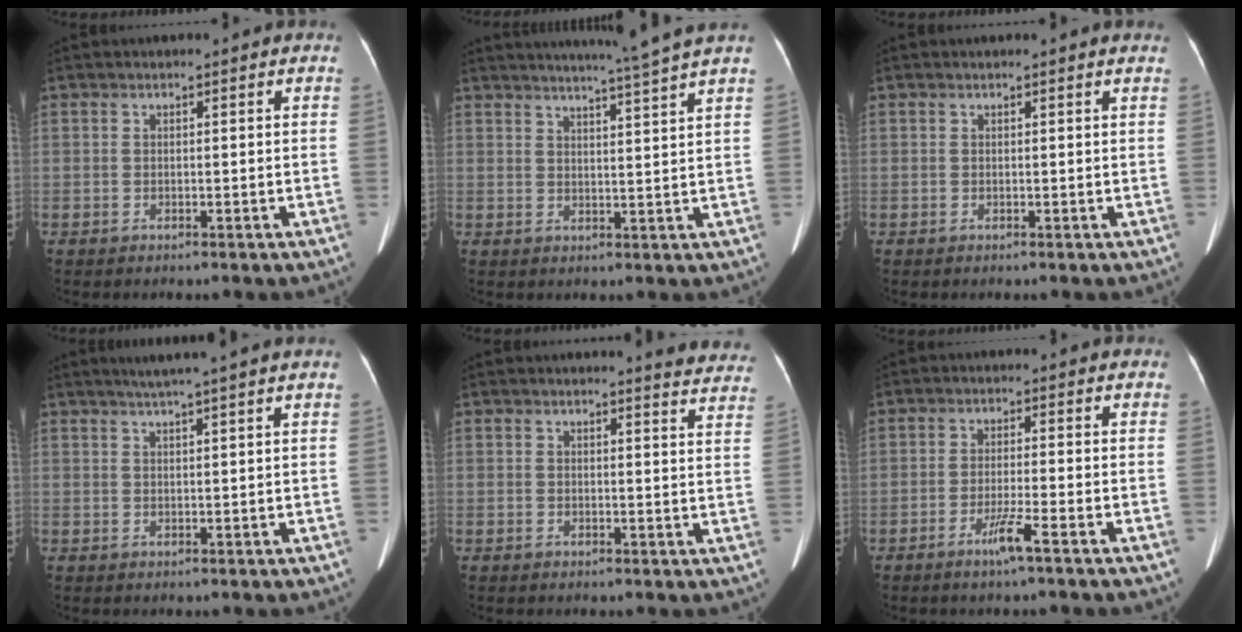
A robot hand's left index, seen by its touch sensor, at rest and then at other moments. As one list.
[{"total": 9.7, "force": [8.5, -2.4, 4.1], "torque": [-0.061, -0.018, 0.108]}, {"total": 1.3, "force": [1.3, -0.1, 0.3], "torque": [-0.014, 0.007, 0.011]}, {"total": 5.0, "force": [4.0, -1.2, 2.8], "torque": [-0.042, 0.013, 0.062]}, {"total": 8.3, "force": [8.2, 0.6, 1.3], "torque": [0.005, -0.045, 0.061]}, {"total": 3.7, "force": [-2.3, -0.6, 2.8], "torque": [-0.059, -0.014, -0.045]}]